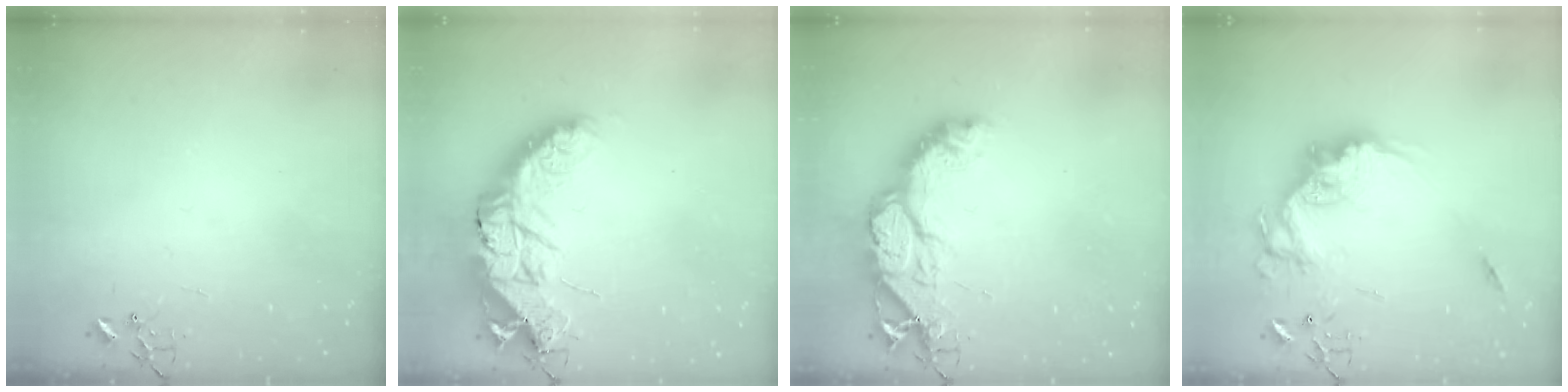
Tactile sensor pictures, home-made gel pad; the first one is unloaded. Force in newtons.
{"total": 21.4, "press": 21.3, "slide": 1.7}
{"total": 16.7, "press": 16.6, "slide": 1.3}
{"total": 19.1, "press": 19.0, "slide": 1.6}